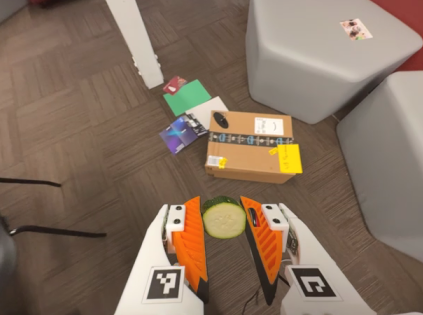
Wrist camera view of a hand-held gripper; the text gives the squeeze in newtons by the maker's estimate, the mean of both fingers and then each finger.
{"total": 10.6, "left": 10.6, "right": 10.6}